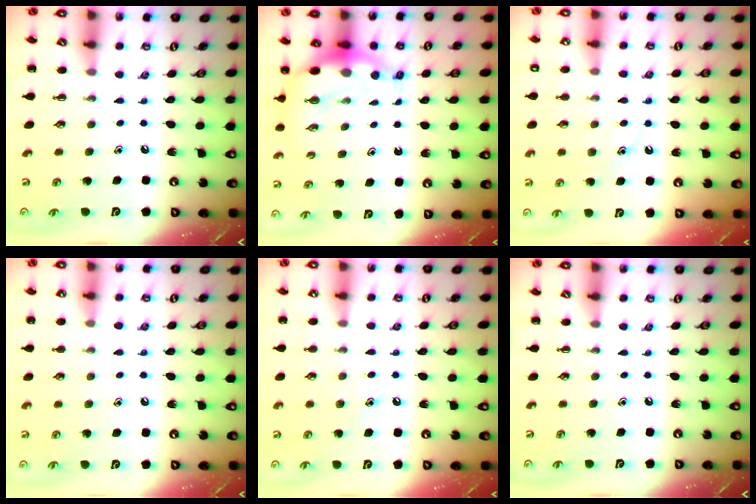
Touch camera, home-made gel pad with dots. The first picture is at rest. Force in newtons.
{"total": 6.9, "press": 6.7, "slide": 1.6}
{"total": 10.0, "press": 9.9, "slide": 1.4}
{"total": 6.6, "press": 6.3, "slide": 2.1}
{"total": 8.1, "press": 7.9, "slide": 1.8}
{"total": 0.0}